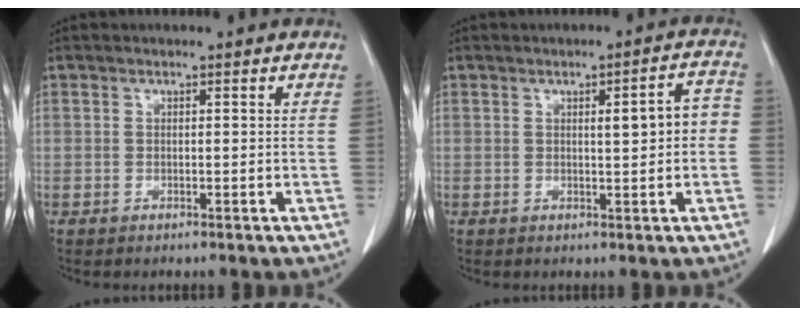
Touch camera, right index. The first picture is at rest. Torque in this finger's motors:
{"motor_torque": [0.46, 0.22, 0.14, 0.02]}